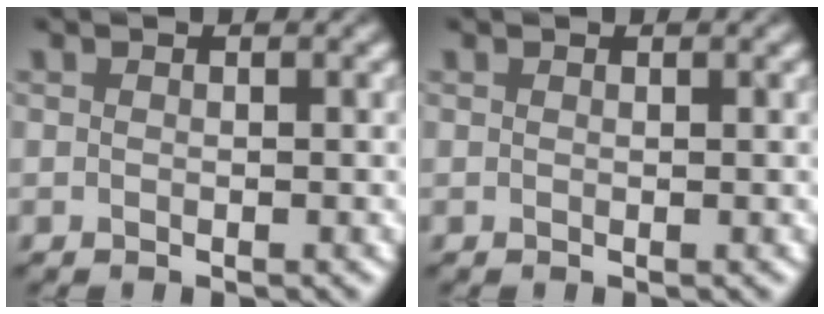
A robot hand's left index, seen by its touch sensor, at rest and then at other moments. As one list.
[{"total": 0.0}]